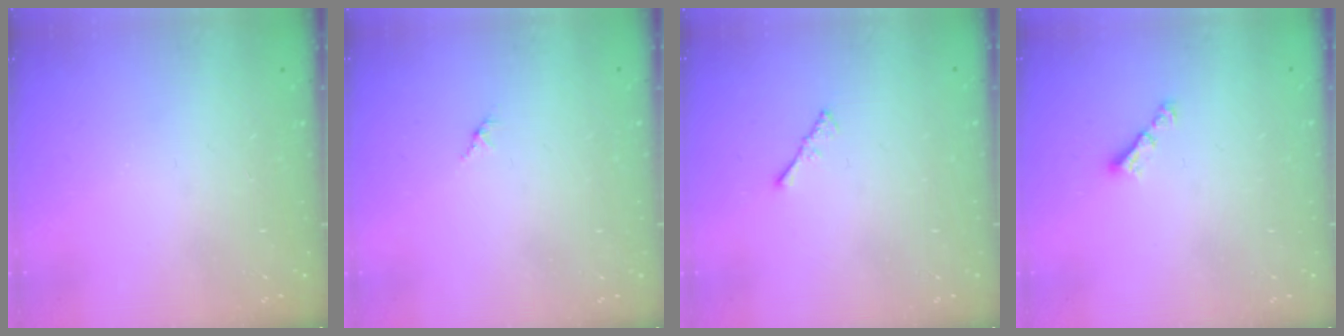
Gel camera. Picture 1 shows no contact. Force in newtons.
{"total": 1.4, "press": 1.4, "slide": 0.4}
{"total": 1.5, "press": 1.4, "slide": 0.4}
{"total": 3.1, "press": 3.1, "slide": 0.1}